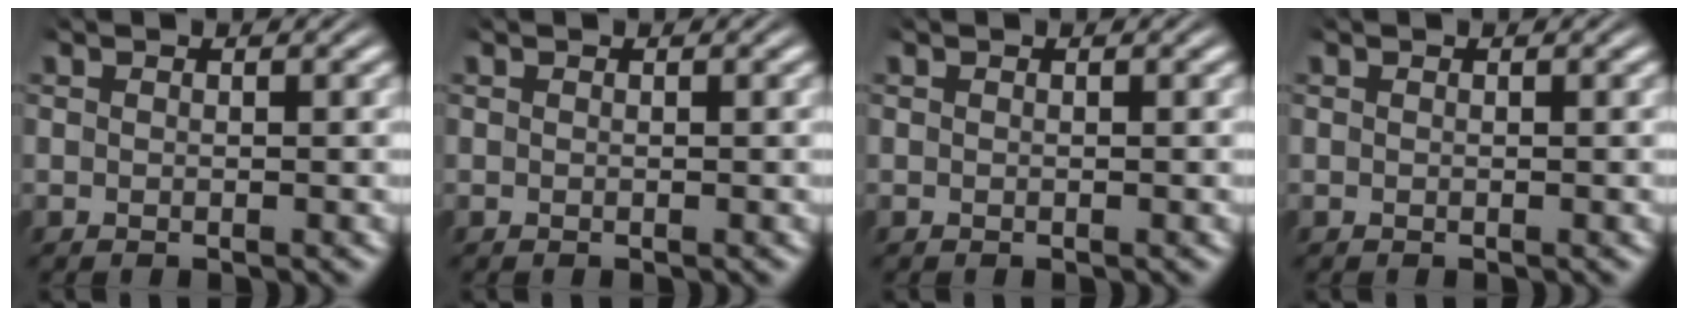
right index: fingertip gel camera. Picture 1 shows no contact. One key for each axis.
{"total": 0.0}
{"total": 0.0}
{"total": 0.0}